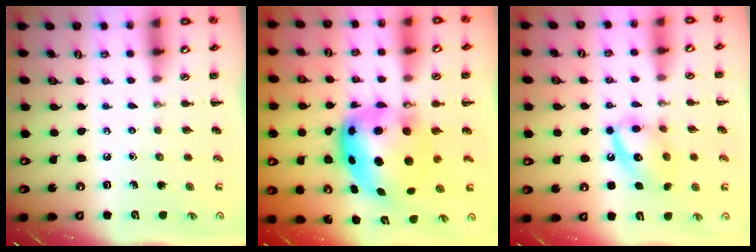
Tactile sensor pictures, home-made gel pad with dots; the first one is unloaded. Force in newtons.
{"total": 11.4, "press": 11.0, "slide": 2.9}
{"total": 12.7, "press": 12.7, "slide": 0.9}